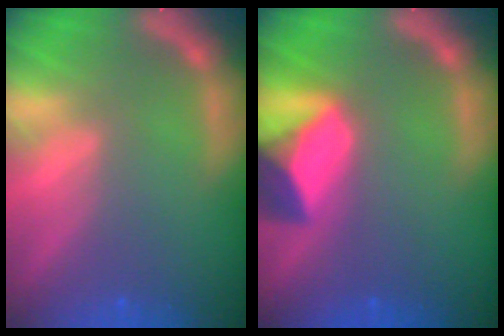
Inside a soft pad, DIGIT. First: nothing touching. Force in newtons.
{"total": 7.5}